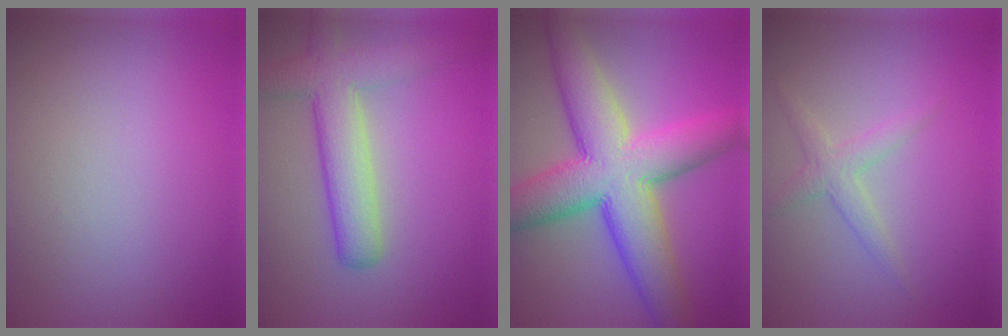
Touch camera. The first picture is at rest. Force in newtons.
{"total": 5.4, "press": 5.4, "slide": 0.4}
{"total": 10.9, "press": 10.9, "slide": 0.1}
{"total": 1.9, "press": 1.9, "slide": 0.1}